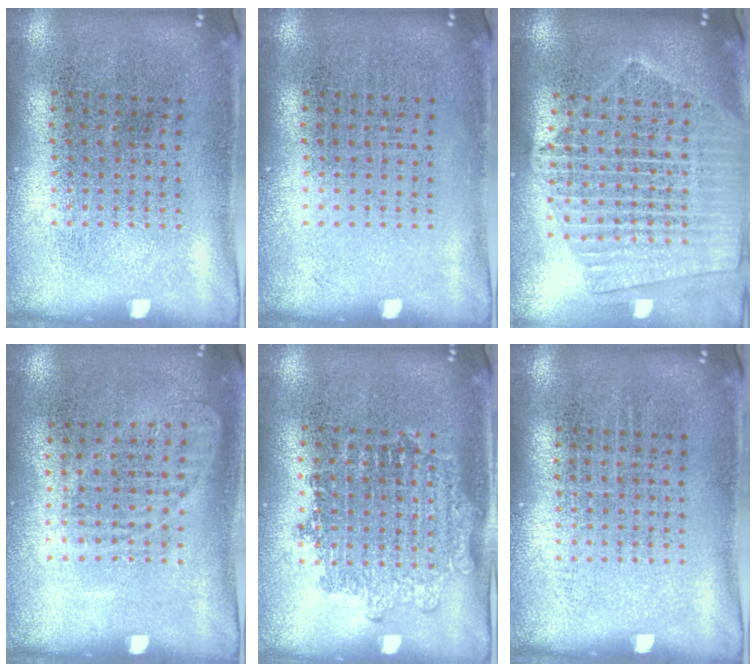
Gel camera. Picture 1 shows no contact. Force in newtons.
{"total": 0.0}
{"total": 2.2, "press": 1.9, "slide": 1.1}
{"total": 0.9, "press": 0.8, "slide": 0.4}
{"total": 1.2, "press": 1.1, "slide": 0.5}
{"total": 0.0}